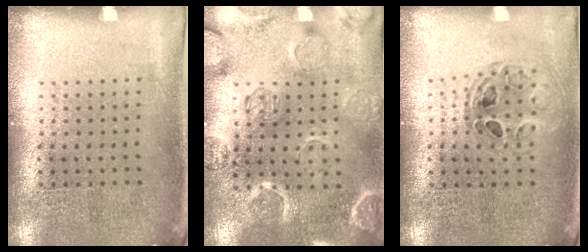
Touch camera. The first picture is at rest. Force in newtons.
{"total": 2.7, "press": 2.7, "slide": 0.1}
{"total": 0.8, "press": 0.8, "slide": 0.1}